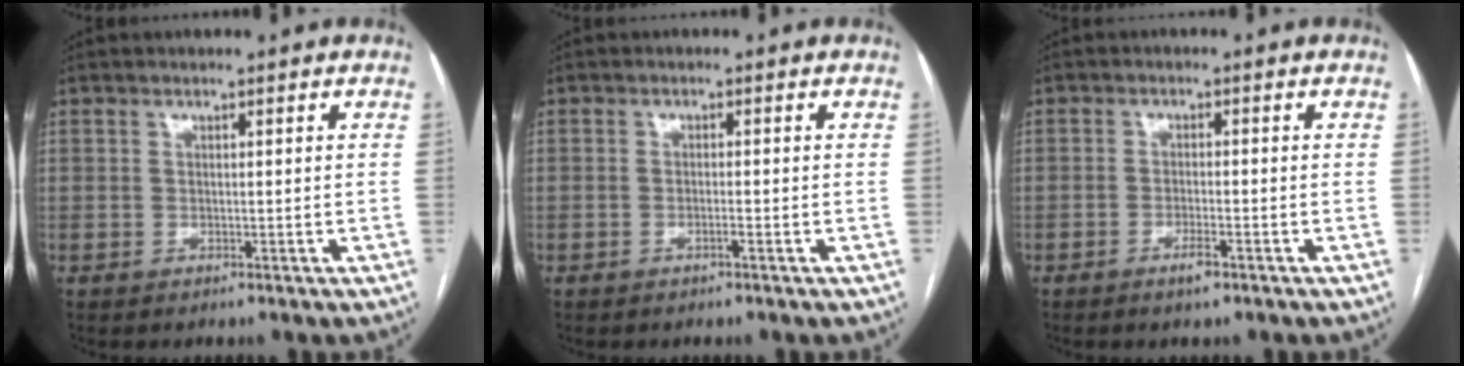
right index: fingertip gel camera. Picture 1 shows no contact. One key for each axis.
{"total": 1.0, "fx": -0.5, "fy": -0.1, "fz": 0.8, "tx": -0.020, "ty": 0.002, "tz": -0.007}
{"total": 2.5, "fx": -1.6, "fy": 0.3, "fz": 1.9, "tx": -0.034, "ty": -0.001, "tz": -0.028}